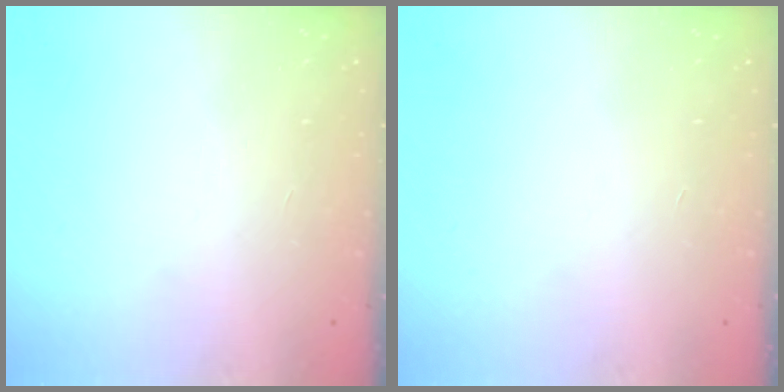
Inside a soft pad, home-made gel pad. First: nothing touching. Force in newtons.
{"total": 0.0}